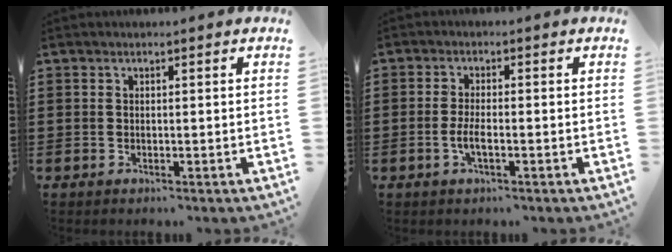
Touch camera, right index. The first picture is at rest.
{"total": 2.8, "force": [-1.0, 0.6, 2.5], "torque": [-0.053, -0.002, -0.020]}